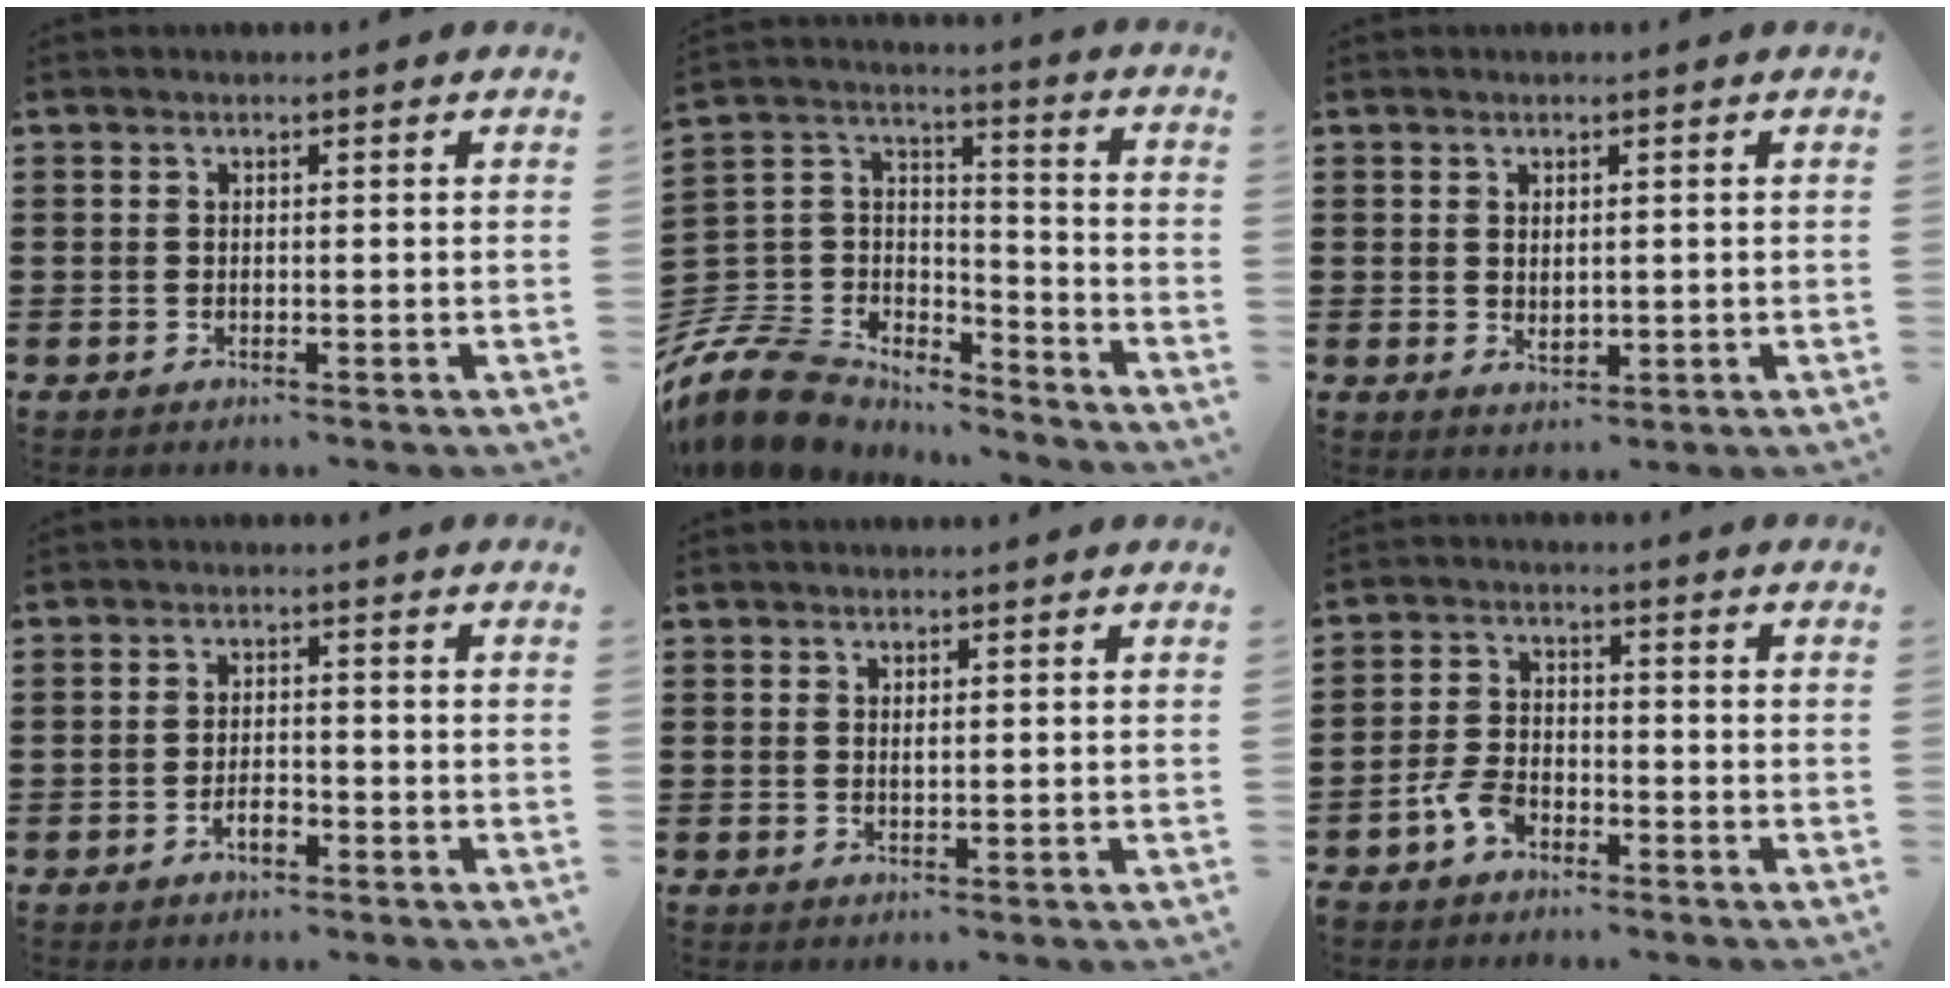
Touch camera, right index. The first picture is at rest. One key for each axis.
{"total": 11.4, "fx": -9.4, "fy": 5.7, "fz": 3.2, "tx": -0.106, "ty": 0.019, "tz": -0.190}
{"total": 1.7, "fx": 0.3, "fy": 1.0, "fz": 1.3, "tx": -0.017, "ty": 0.000, "tz": 0.004}
{"total": 3.0, "fx": -1.7, "fy": 1.2, "fz": 2.1, "tx": -0.039, "ty": 0.003, "tz": -0.033}
{"total": 0.6, "fx": 0.3, "fy": 0.1, "fz": 0.5, "tx": -0.010, "ty": 0.001, "tz": 0.005}
{"total": 4.7, "fx": -3.2, "fy": 2.4, "fz": 2.5, "tx": -0.072, "ty": 0.003, "tz": -0.066}